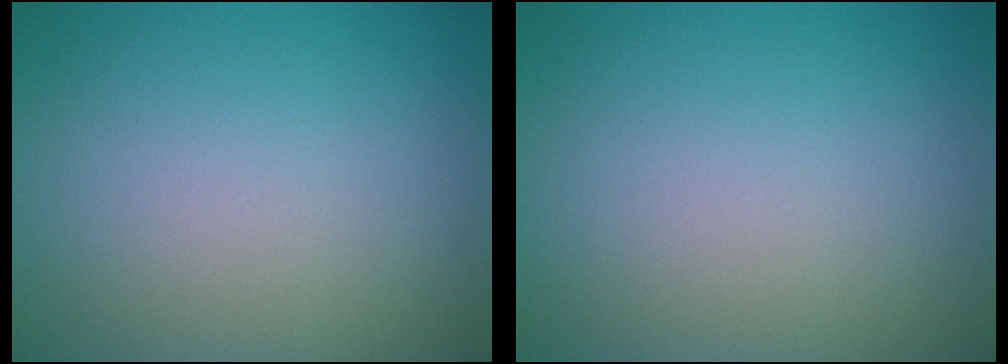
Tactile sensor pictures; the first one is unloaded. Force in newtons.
{"total": 0.0}